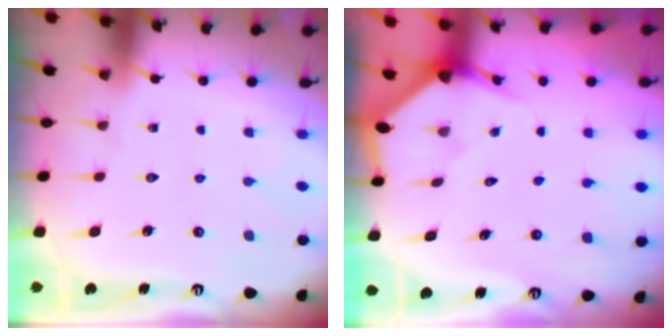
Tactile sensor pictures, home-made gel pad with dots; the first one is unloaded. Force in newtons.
{"total": 2.2, "press": 2.2, "slide": 0.2}